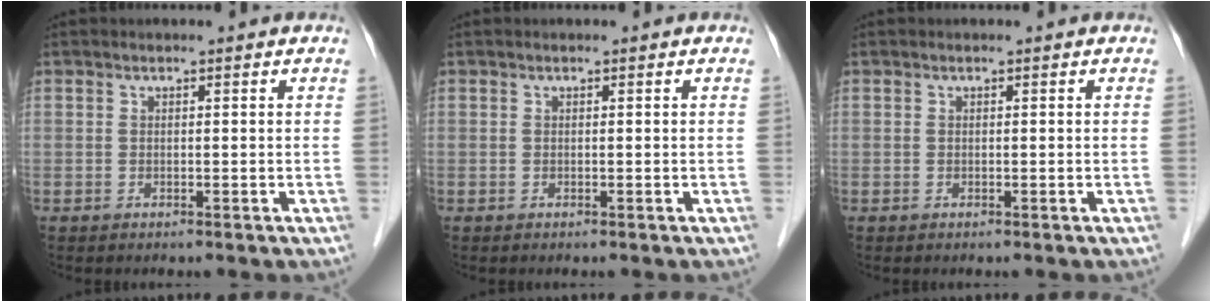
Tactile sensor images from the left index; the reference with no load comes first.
{"total": 0.0}
{"total": 0.0}